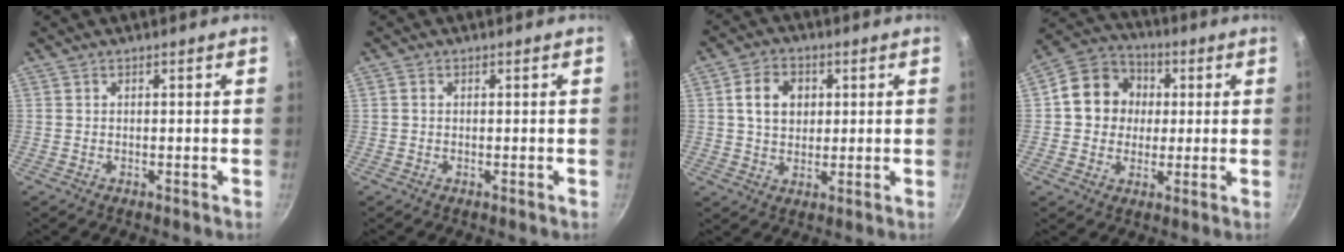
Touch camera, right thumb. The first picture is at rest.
{"total": 0.7, "force": [0.1, 0.6, 0.4], "torque": [-0.006, 0.004, 0.000]}
{"total": 7.5, "force": [1.6, 5.9, 4.4], "torque": [-0.057, 0.005, 0.022]}
{"total": 11.8, "force": [1.4, 10.5, 5.2], "torque": [-0.056, 0.016, 0.008]}